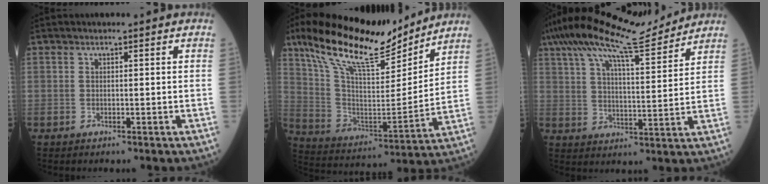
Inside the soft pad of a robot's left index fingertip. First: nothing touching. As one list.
[{"total": 19.7, "force": [15.7, 4.1, 11.1], "torque": [-0.204, 0.009, 0.284]}, {"total": 16.4, "force": [14.2, 1.5, 8.1], "torque": [-0.154, 0.023, 0.227]}]